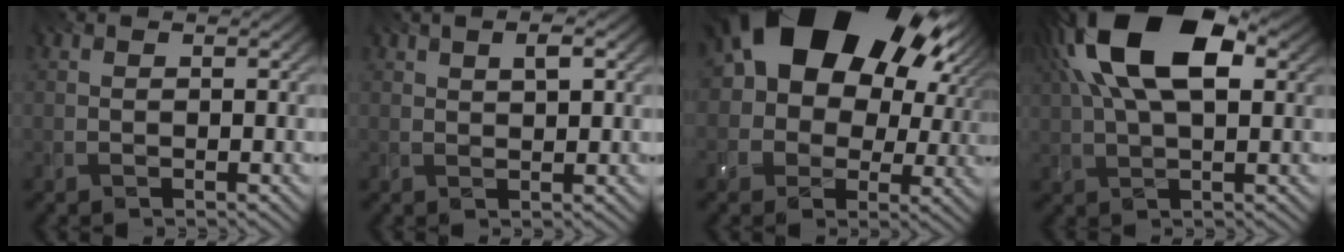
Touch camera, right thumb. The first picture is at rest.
{"total": 2.1, "force": [1.3, 0.7, 1.6], "torque": [-0.022, 0.001, 0.023]}
{"total": 19.9, "force": [7.1, 14.5, 11.7], "torque": [-0.193, 0.028, 0.118]}
{"total": 16.1, "force": [5.9, 7.9, 12.8], "torque": [-0.249, 0.036, 0.084]}